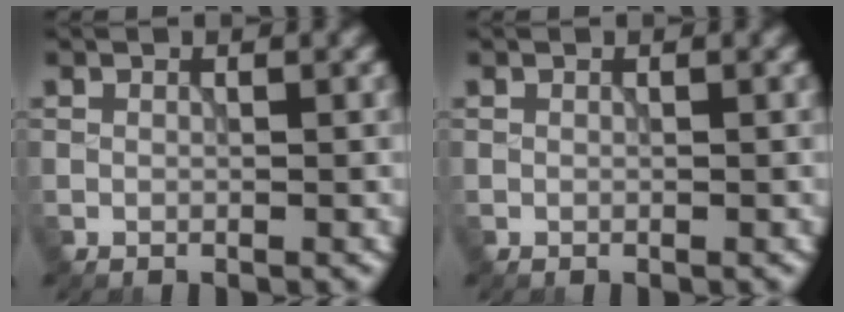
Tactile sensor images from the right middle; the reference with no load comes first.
{"total": 0.0}